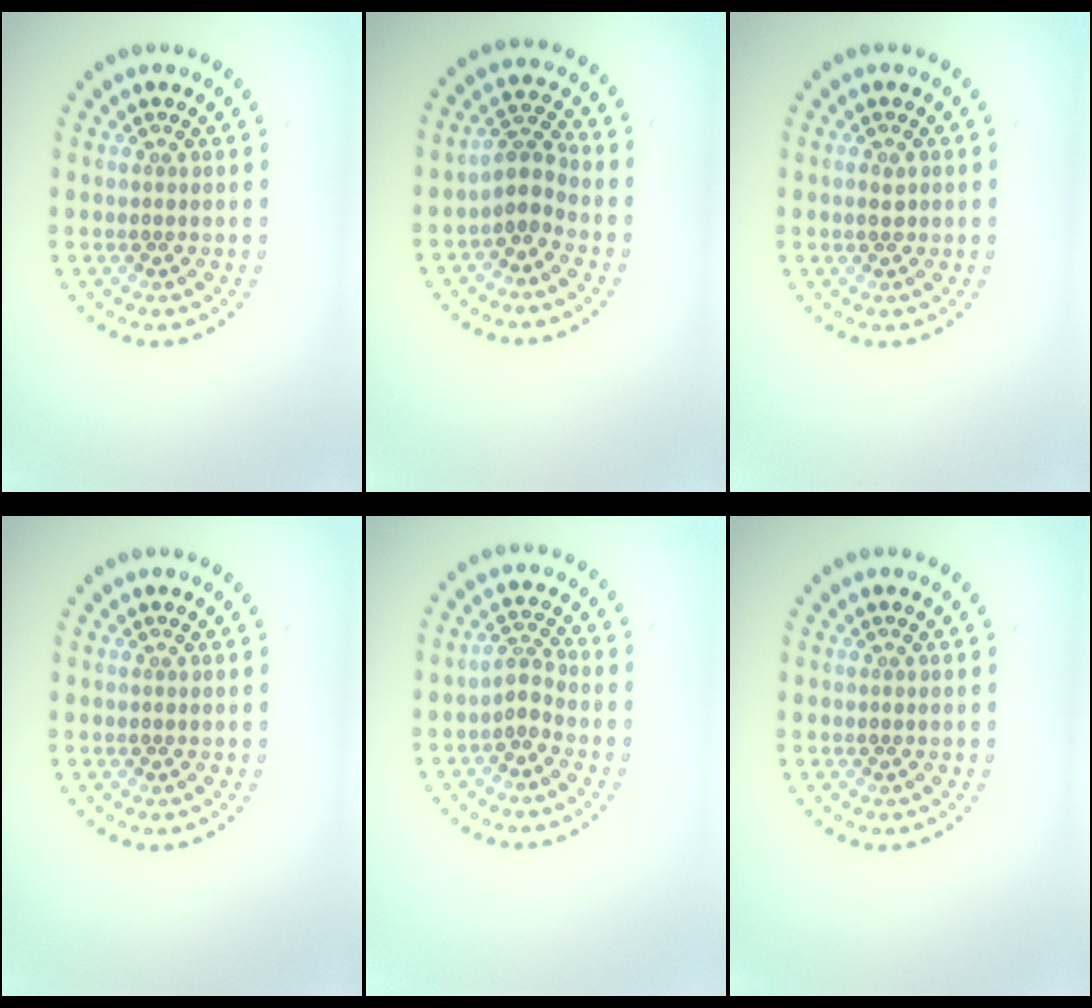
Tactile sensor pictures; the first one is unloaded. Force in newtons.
{"total": 2.6, "press": 2.1, "slide": 1.6}
{"total": 1.1, "press": 1.0, "slide": 0.2}
{"total": 0.0}
{"total": 1.8, "press": 1.2, "slide": 1.3}
{"total": 0.0}